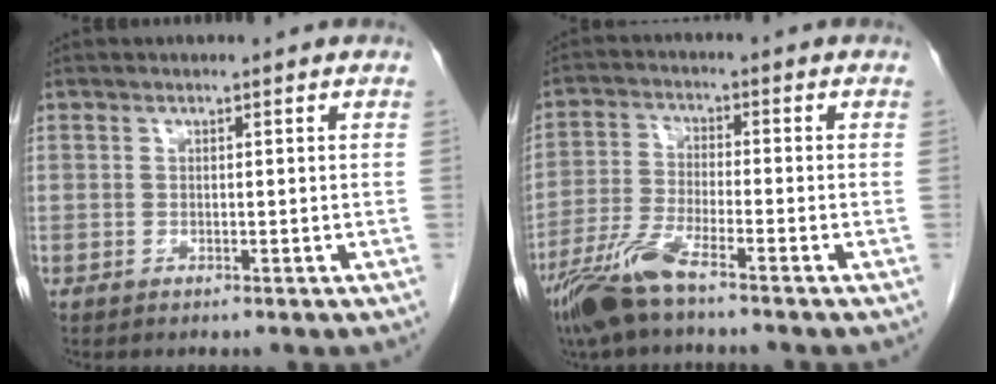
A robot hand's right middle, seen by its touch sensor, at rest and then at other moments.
{"total": 8.1, "force": [-5.9, 0.5, 5.6], "torque": [-0.125, -0.022, -0.120]}